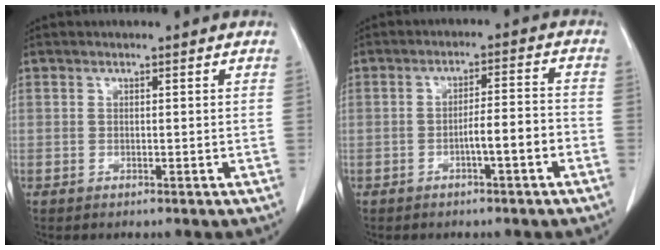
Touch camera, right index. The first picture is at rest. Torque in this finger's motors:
{"motor_torque": [0.76, -0.44, 0.28, 0.07]}